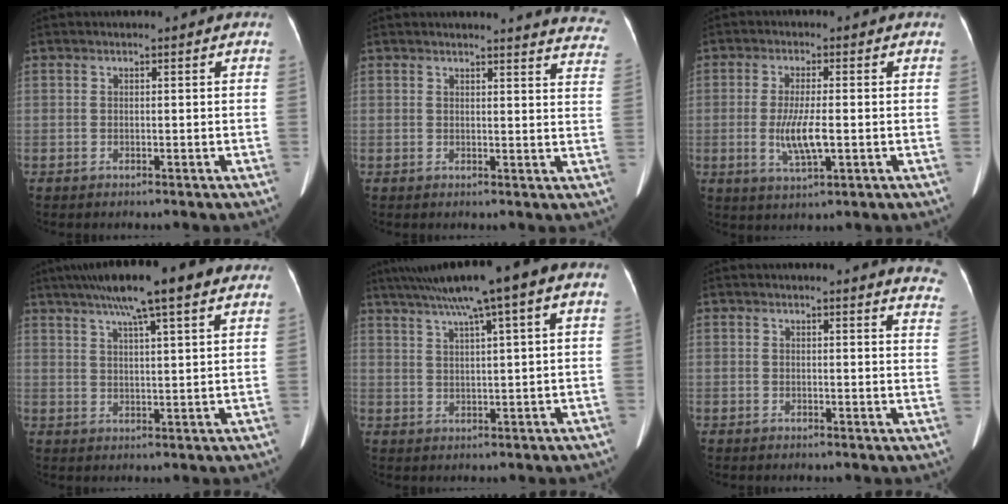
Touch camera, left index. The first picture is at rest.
{"total": 13.6, "force": [13.2, 1.5, 2.7], "torque": [0.001, -0.084, 0.105]}
{"total": 5.9, "force": [-1.0, 1.0, 5.7], "torque": [-0.119, -0.012, -0.017]}
{"total": 12.5, "force": [8.8, 1.0, 8.8], "torque": [-0.136, 0.036, 0.134]}
{"total": 12.8, "force": [7.4, 0.7, 10.4], "torque": [-0.166, 0.048, 0.110]}
{"total": 9.1, "force": [8.8, 0.8, 2.2], "torque": [0.002, -0.050, 0.058]}